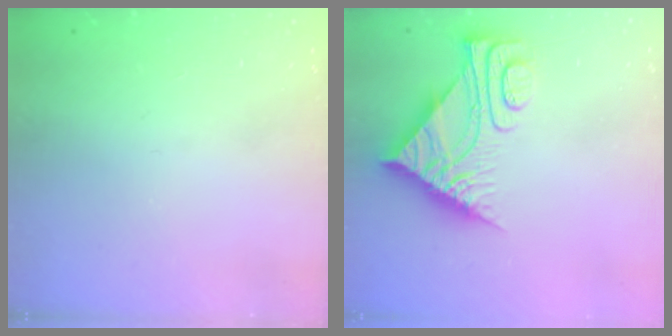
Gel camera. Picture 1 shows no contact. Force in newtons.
{"total": 8.3, "press": 8.3, "slide": 0.5}